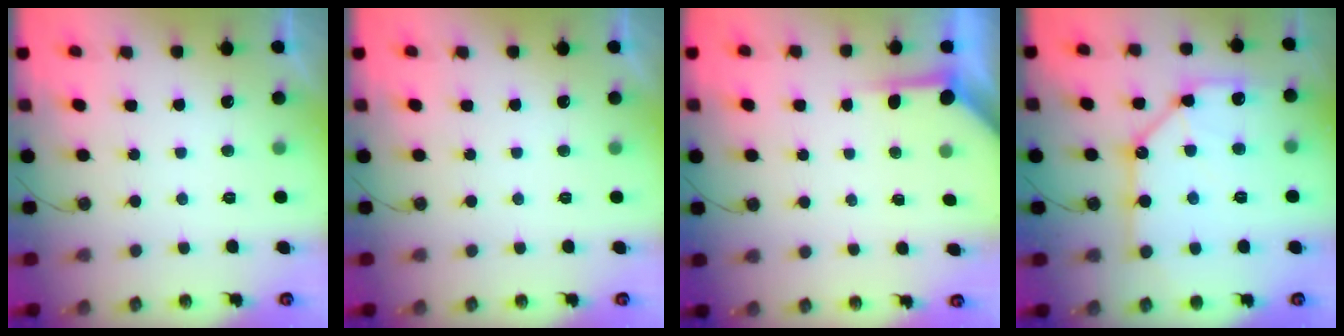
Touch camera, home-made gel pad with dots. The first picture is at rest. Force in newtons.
{"total": 0.0}
{"total": 3.5, "press": 3.4, "slide": 0.5}
{"total": 15.2, "press": 15.0, "slide": 1.8}